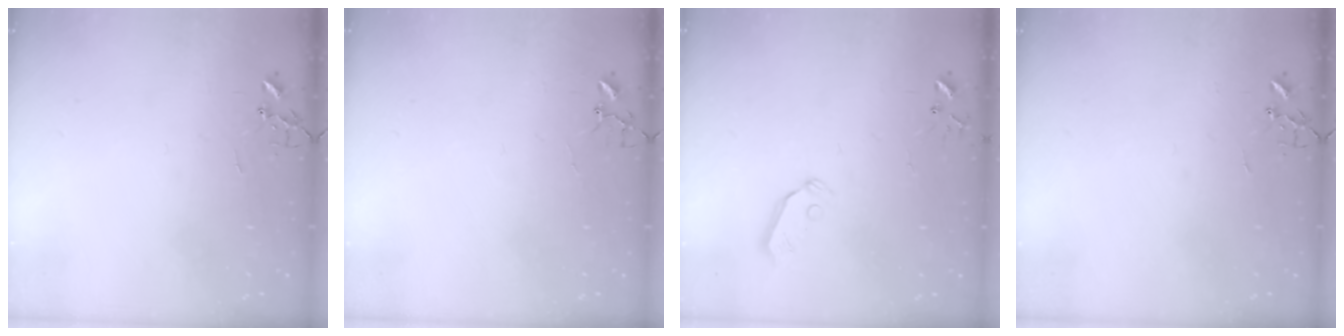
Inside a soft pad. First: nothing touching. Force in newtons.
{"total": 3.4, "press": 3.4, "slide": 0.3}
{"total": 5.8, "press": 5.8, "slide": 0.5}
{"total": 0.0}